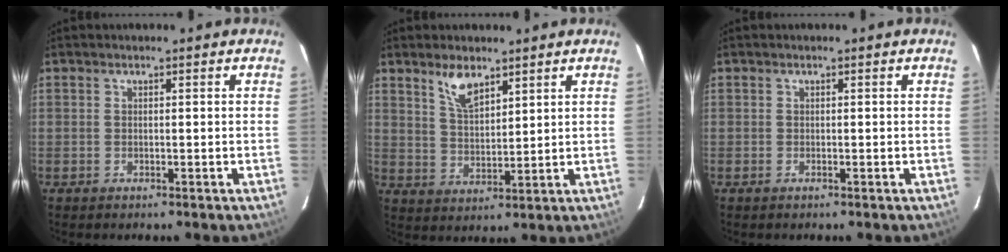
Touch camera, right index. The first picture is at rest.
{"total": 6.2, "force": [4.3, 2.5, 3.7], "torque": [-0.067, 0.002, 0.086]}
{"total": 0.0}